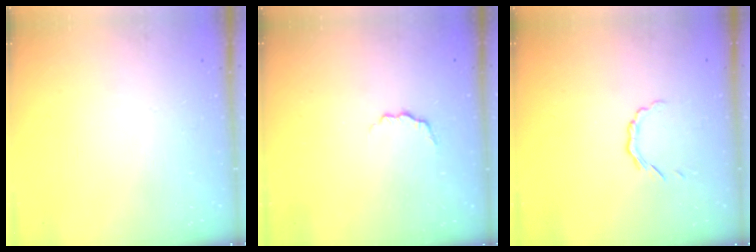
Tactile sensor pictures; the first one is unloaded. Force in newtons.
{"total": 2.7, "press": 2.6, "slide": 0.9}
{"total": 2.4, "press": 2.2, "slide": 0.8}